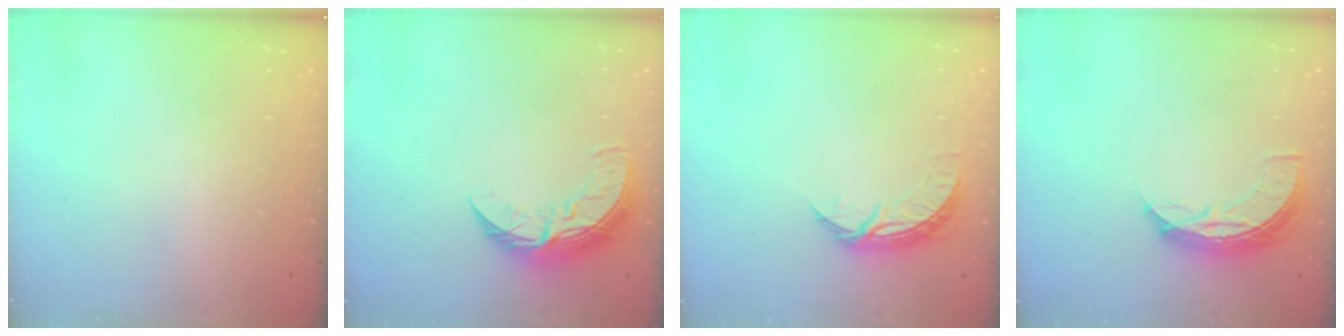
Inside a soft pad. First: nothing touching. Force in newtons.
{"total": 11.0, "press": 11.0, "slide": 0.4}
{"total": 7.4, "press": 7.4, "slide": 0.5}
{"total": 7.7, "press": 7.6, "slide": 0.7}